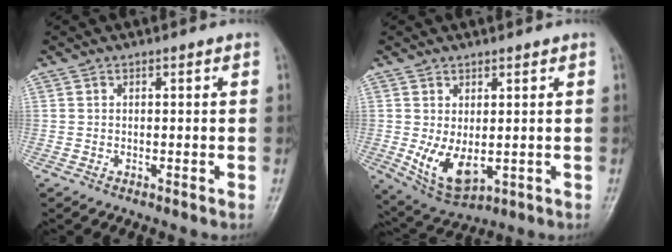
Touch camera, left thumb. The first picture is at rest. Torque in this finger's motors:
{"motor_torque": [0.42, 0.42, 0.77, -0.06, 0.15]}